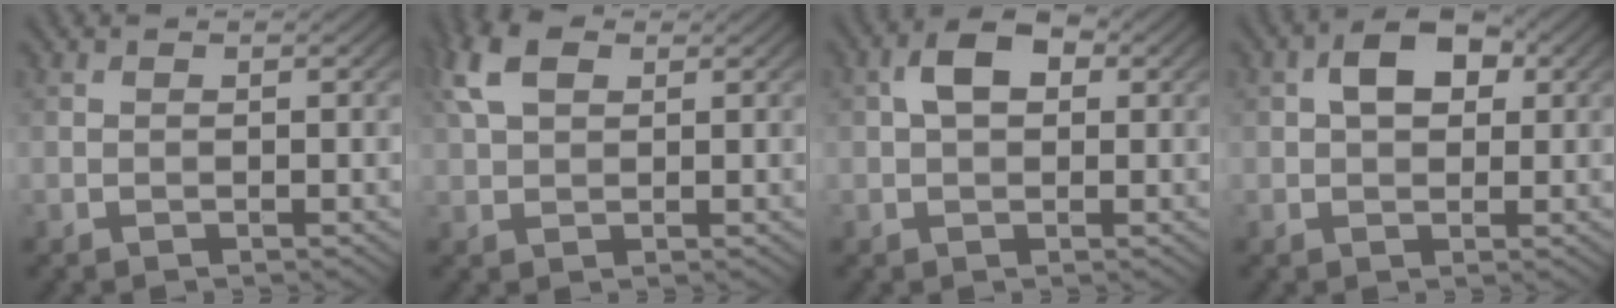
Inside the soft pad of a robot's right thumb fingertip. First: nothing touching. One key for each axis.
{"total": 5.5, "fx": 2.3, "fy": 3.1, "fz": 3.9, "tx": -0.101, "ty": 0.018, "tz": 0.041}
{"total": 4.4, "fx": 1.0, "fy": 2.7, "fz": 3.3, "tx": -0.060, "ty": 0.010, "tz": 0.010}
{"total": 4.9, "fx": 1.3, "fy": 3.1, "fz": 3.6, "tx": -0.058, "ty": 0.008, "tz": 0.015}